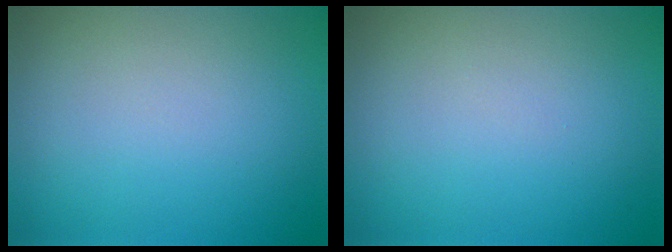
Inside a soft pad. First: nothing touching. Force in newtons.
{"total": 0.0}